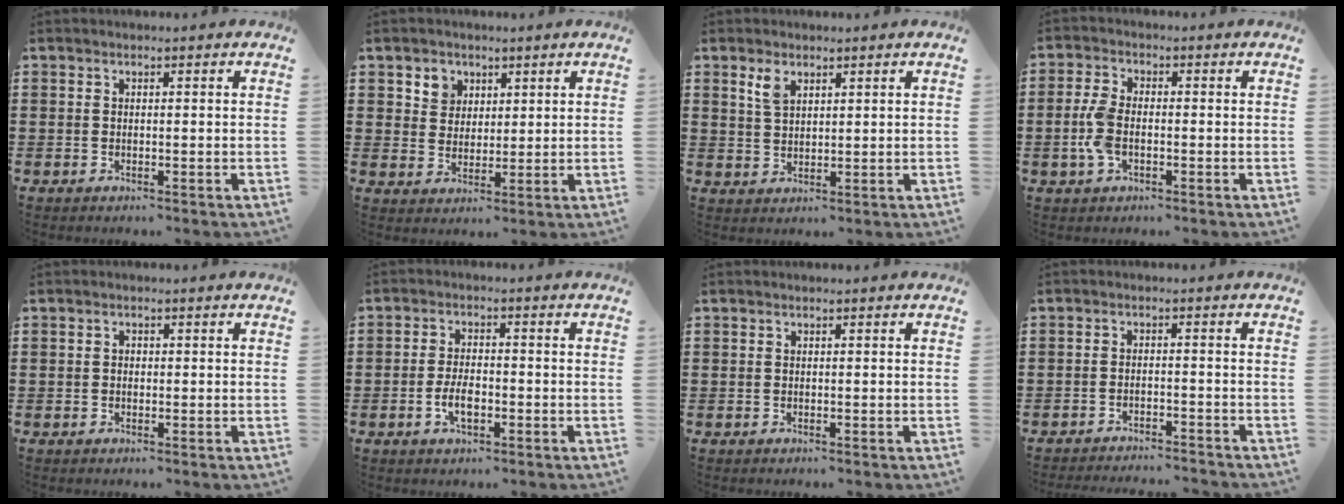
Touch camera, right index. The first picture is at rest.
{"total": 3.8, "force": [1.9, 3.2, 0.2], "torque": [-0.021, 0.013, 0.035]}
{"total": 3.1, "force": [2.0, 1.5, 1.8], "torque": [-0.043, 0.005, 0.036]}
{"total": 5.2, "force": [-1.0, 2.7, 4.3], "torque": [-0.113, -0.006, -0.026]}
{"total": 0.7, "force": [-0.1, 0.6, 0.4], "torque": [-0.010, 0.002, -0.002]}
{"total": 4.1, "force": [-1.3, 1.9, 3.4], "torque": [-0.076, -0.002, -0.026]}
{"total": 0.0}
{"total": 2.3, "force": [-2.3, -0.2, 0.2], "torque": [-0.008, 0.000, -0.049]}